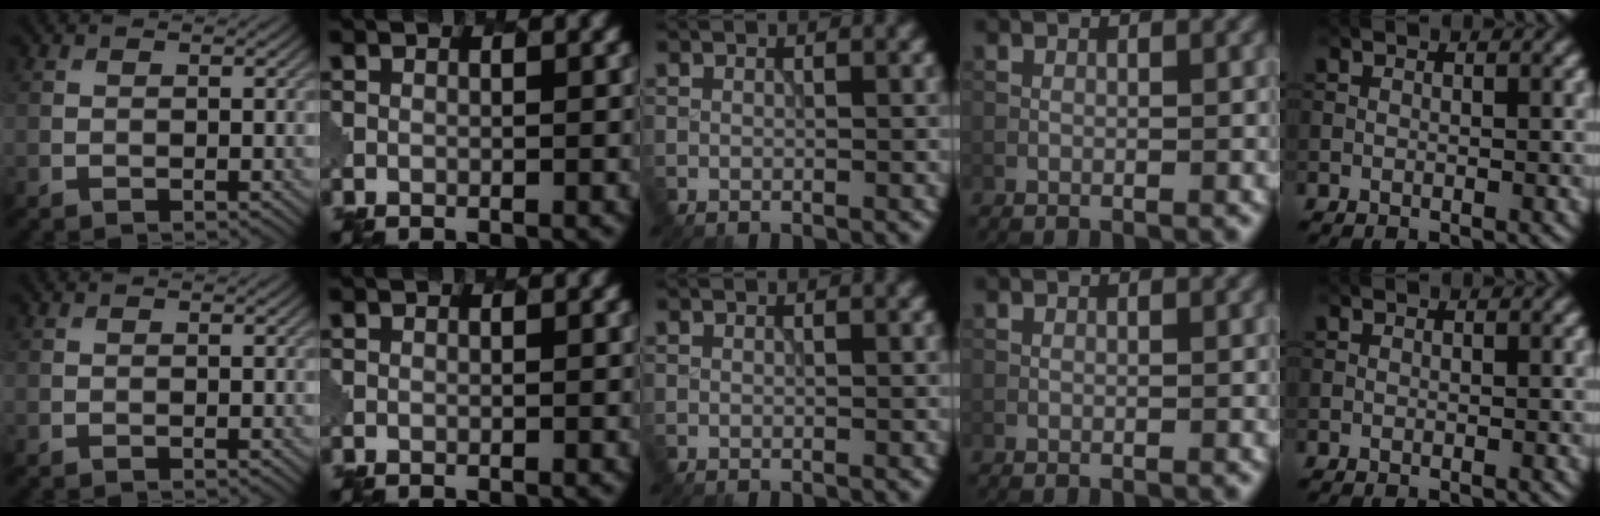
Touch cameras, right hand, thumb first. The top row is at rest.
{}